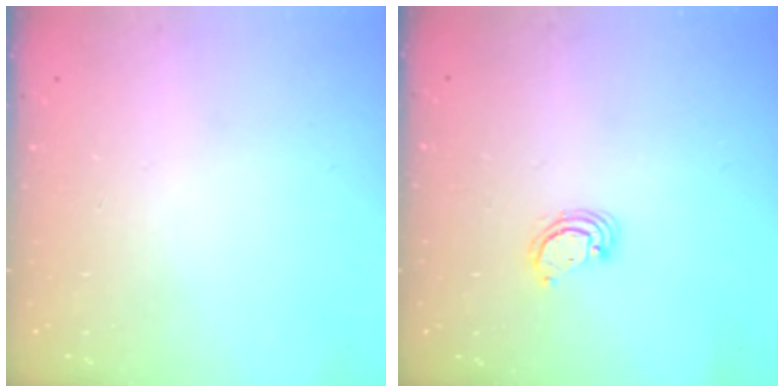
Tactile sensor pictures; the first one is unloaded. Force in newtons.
{"total": 2.9, "press": 2.9, "slide": 0.3}